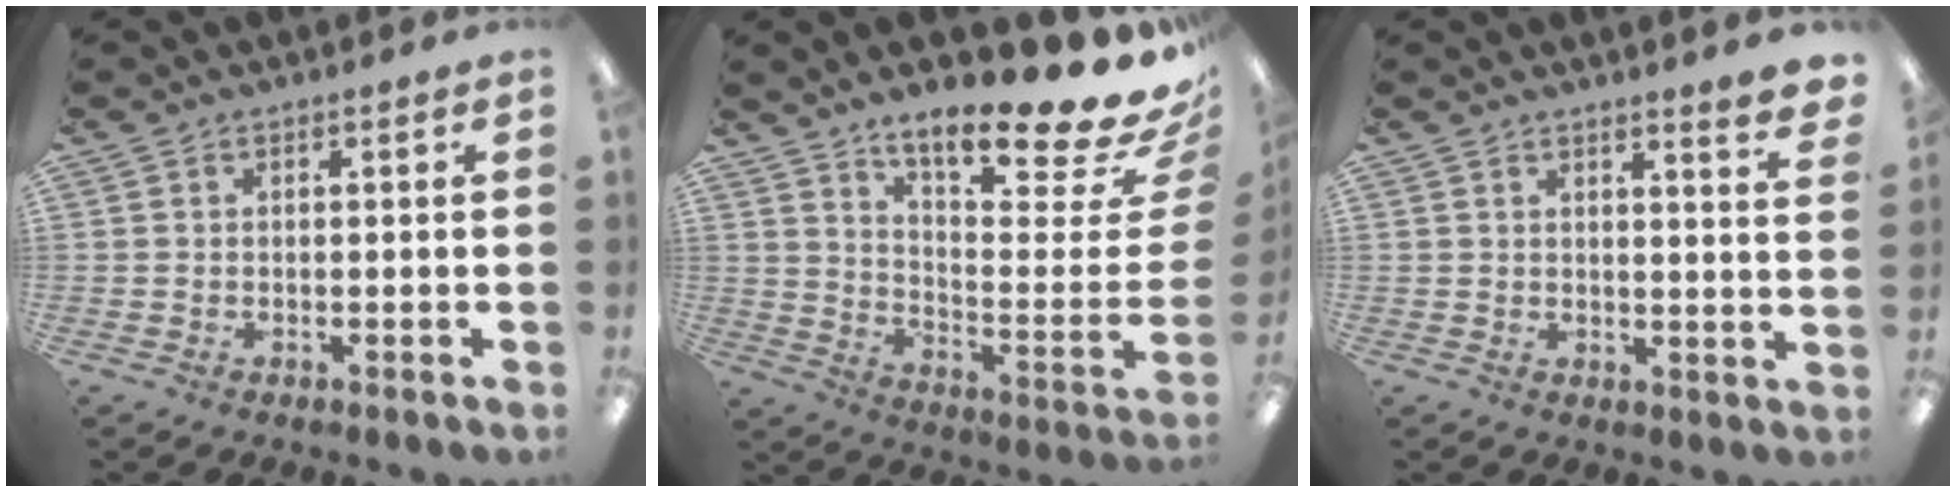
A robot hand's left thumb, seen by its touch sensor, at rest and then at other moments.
{"total": 20.1, "force": [15.8, 3.3, 12.0], "torque": [-0.151, -0.134, 0.244]}
{"total": 4.3, "force": [3.6, -0.2, 2.3], "torque": [-0.030, -0.029, 0.058]}